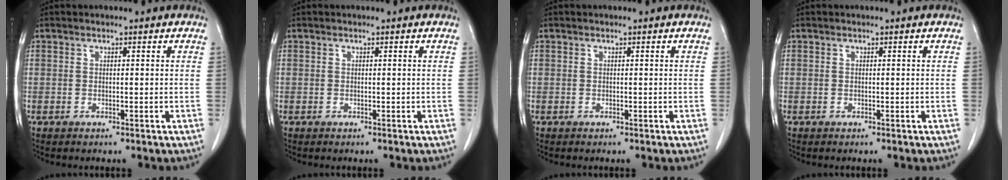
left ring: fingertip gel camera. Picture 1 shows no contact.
{"total": 0.0}
{"total": 0.0}
{"total": 0.0}